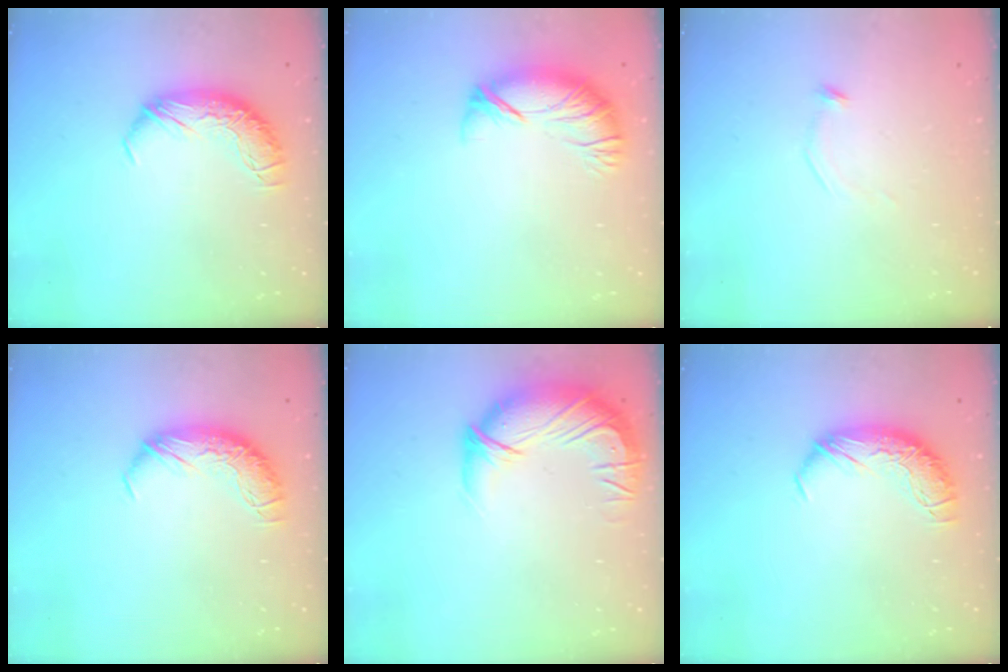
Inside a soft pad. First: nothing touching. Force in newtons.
{"total": 3.5, "press": 2.8, "slide": 2.0}
{"total": 9.6, "press": 9.6, "slide": 0.3}
{"total": 0.0}
{"total": 3.0, "press": 0.1, "slide": 3.0}
{"total": 0.0}